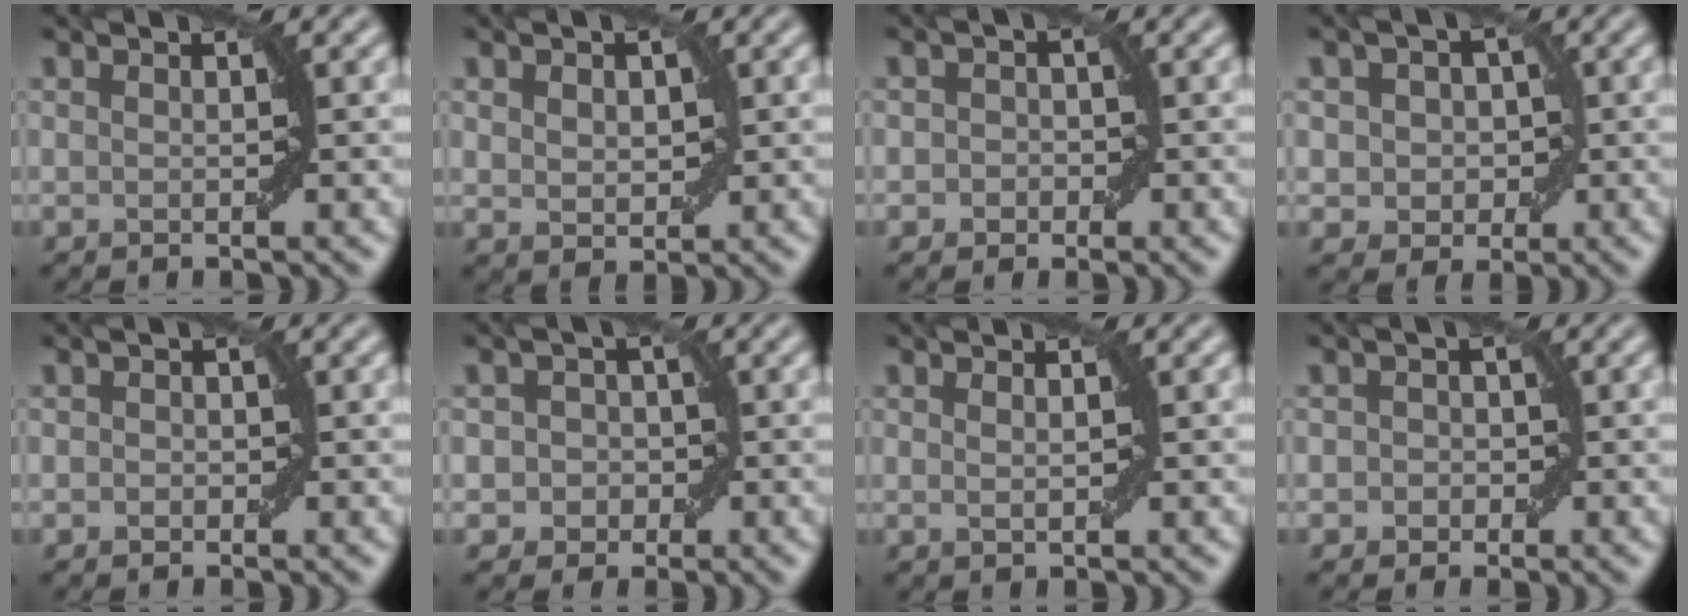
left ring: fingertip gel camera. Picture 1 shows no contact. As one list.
[{"total": 2.3, "force": [0.6, 1.7, 1.4], "torque": [-0.024, -0.002, 0.014]}, {"total": 1.8, "force": [-0.2, 1.6, 0.6], "torque": [0.008, 0.005, -0.015]}, {"total": 3.8, "force": [0.4, 3.2, 2.0], "torque": [-0.016, 0.013, -0.012]}, {"total": 1.1, "force": [-0.2, 1.0, 0.5], "torque": [0.001, 0.001, -0.007]}, {"total": 2.8, "force": [-0.2, 2.6, 1.0], "torque": [0.011, 0.010, -0.020]}, {"total": 0.9, "force": [0.2, 0.4, 0.8], "torque": [-0.015, 0.001, 0.004]}, {"total": 2.1, "force": [-0.1, 1.9, 0.8], "torque": [0.010, 0.007, -0.016]}]